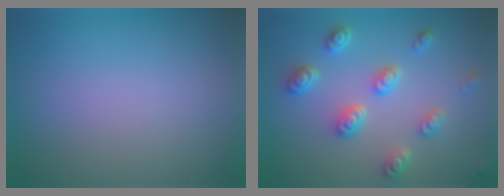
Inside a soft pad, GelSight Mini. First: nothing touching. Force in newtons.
{"total": 4.5, "press": 3.7, "slide": 2.6}